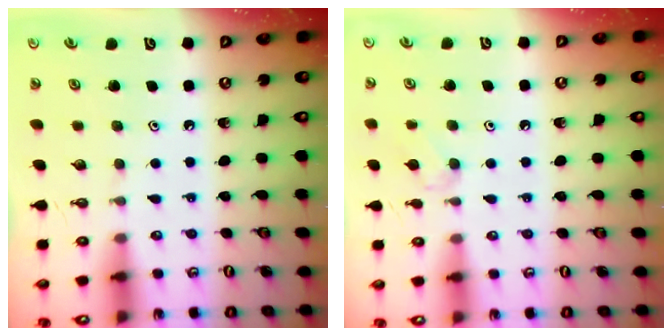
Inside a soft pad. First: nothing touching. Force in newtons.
{"total": 5.2, "press": 5.2, "slide": 0.7}